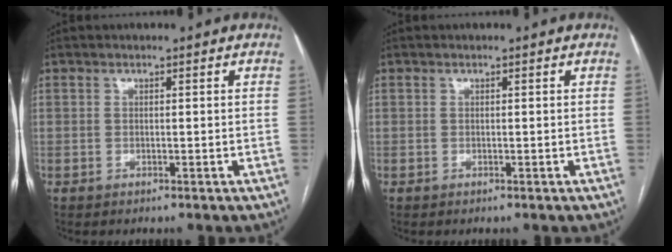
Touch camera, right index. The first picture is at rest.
{"total": 0.0}